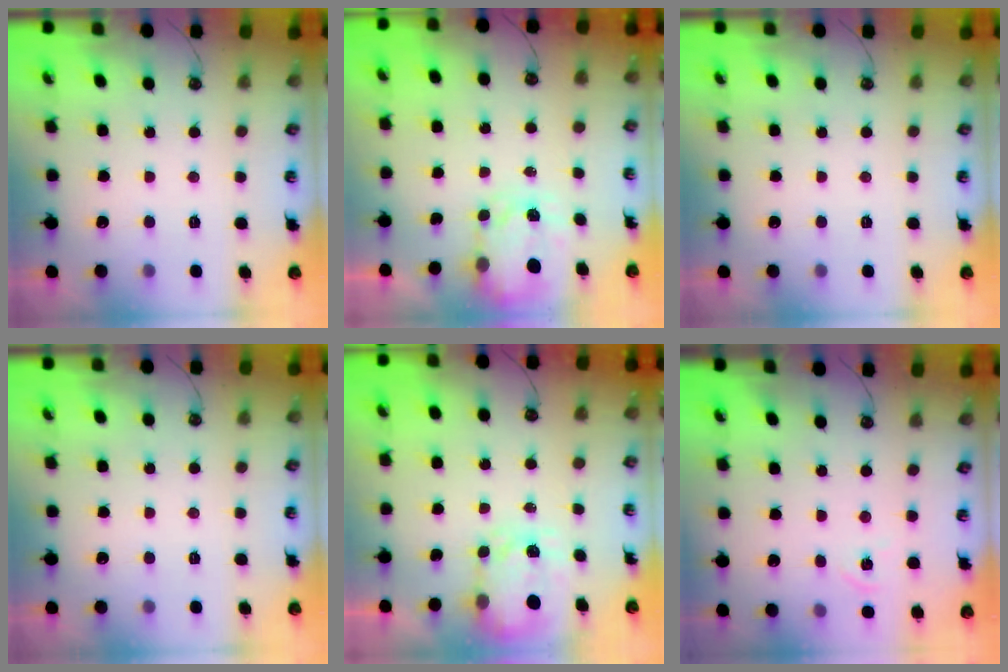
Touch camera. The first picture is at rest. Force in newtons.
{"total": 3.4, "press": 3.4, "slide": 0.5}
{"total": 0.0}
{"total": 0.0}
{"total": 3.9, "press": 3.8, "slide": 0.6}
{"total": 3.8, "press": 3.8, "slide": 0.5}